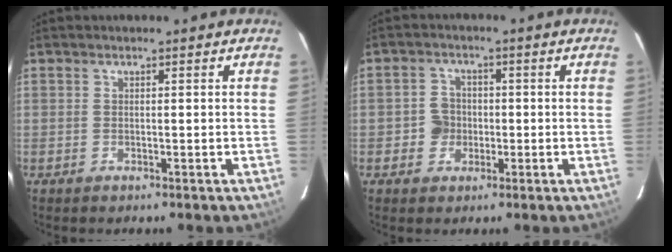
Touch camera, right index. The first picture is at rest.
{"total": 4.0, "force": [-1.0, 3.8, 0.8], "torque": [-0.011, 0.012, -0.016]}